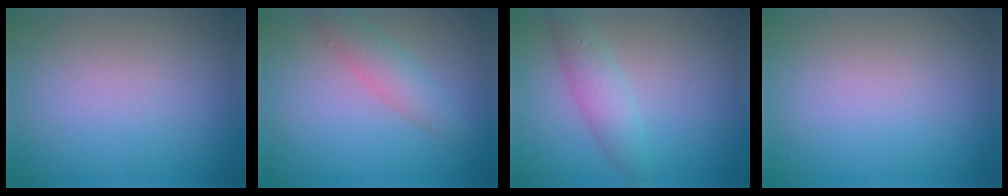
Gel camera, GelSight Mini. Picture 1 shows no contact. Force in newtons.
{"total": 2.5, "press": 2.5, "slide": 0.1}
{"total": 2.7, "press": 2.7, "slide": 0.2}
{"total": 0.0}